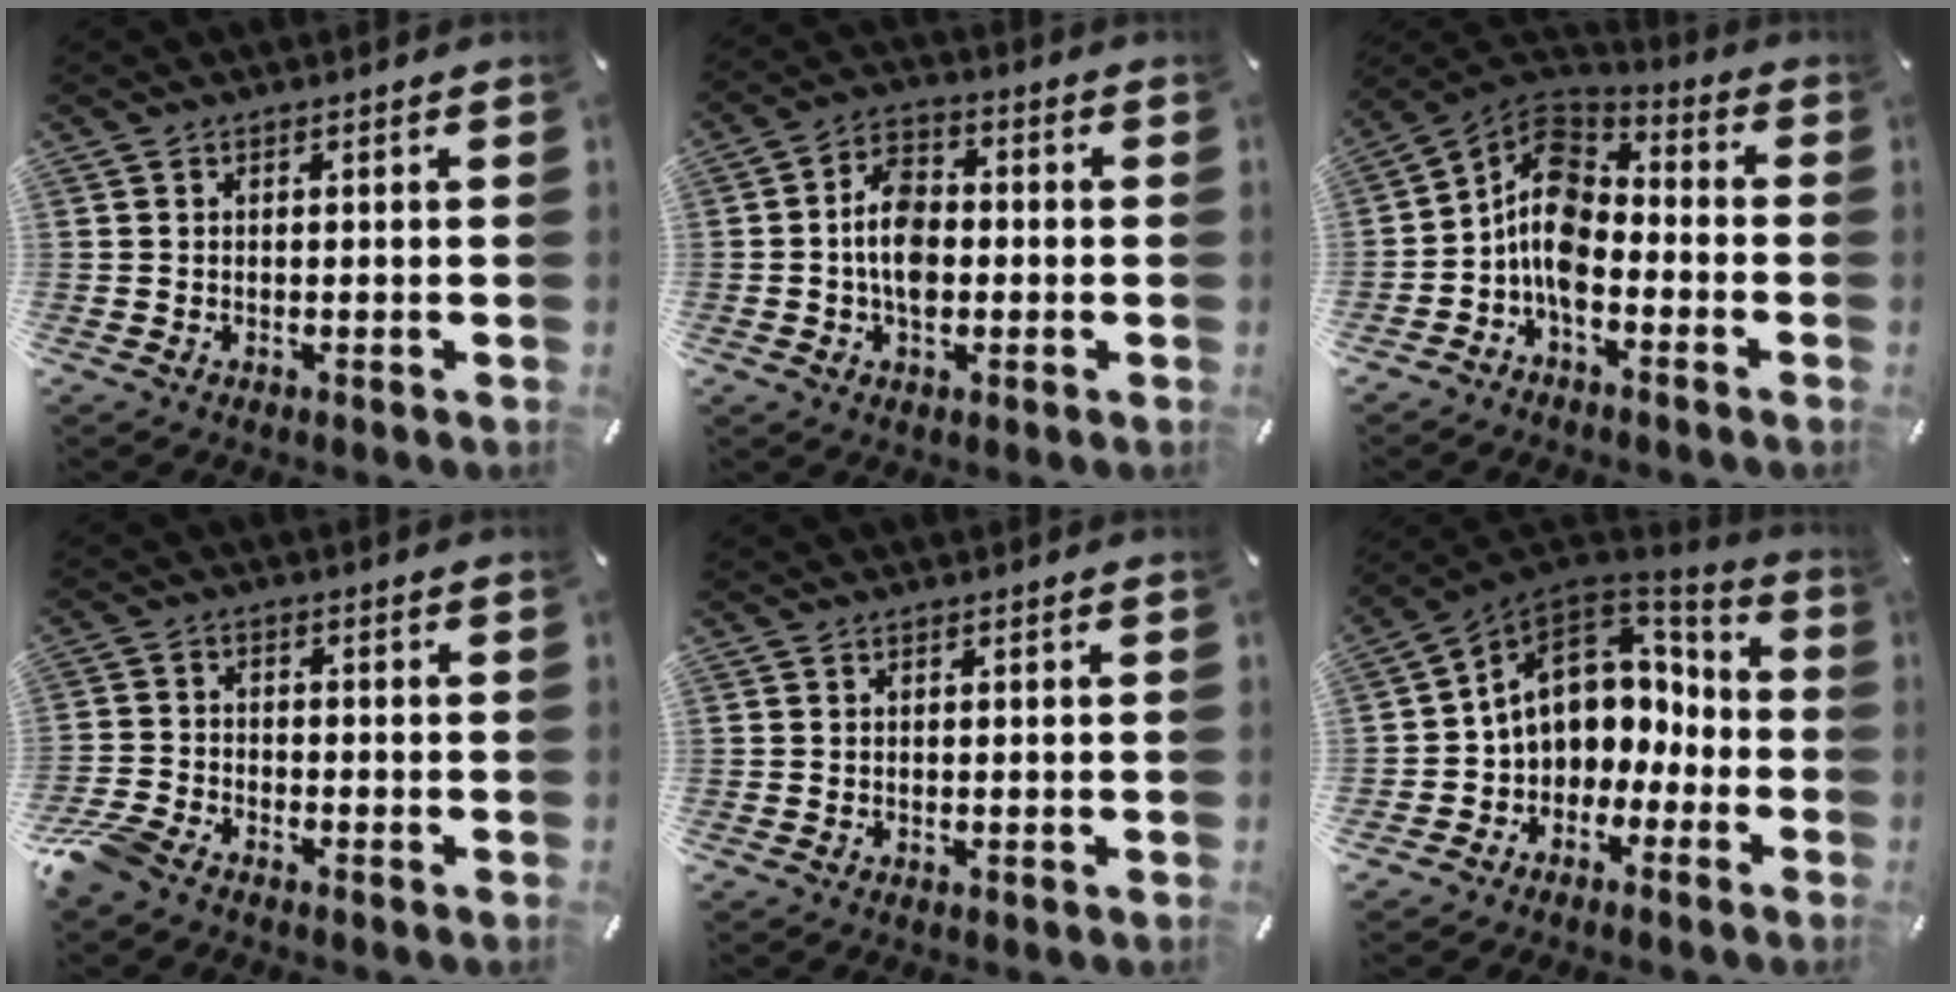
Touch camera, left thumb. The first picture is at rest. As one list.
[{"total": 9.0, "force": [-1.4, 6.1, 6.5], "torque": [-0.118, 0.011, -0.027]}, {"total": 11.5, "force": [-4.6, 7.4, 7.6], "torque": [-0.159, 0.024, -0.089]}, {"total": 5.1, "force": [-4.4, 1.9, 1.7], "torque": [-0.058, 0.009, -0.093]}, {"total": 0.0}, {"total": 10.5, "force": [1.7, 9.3, 4.4], "torque": [-0.096, -0.002, 0.043]}]